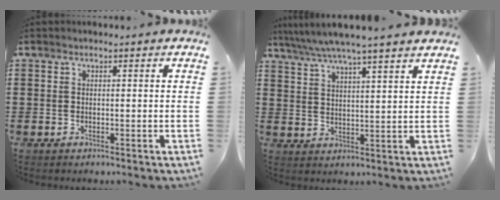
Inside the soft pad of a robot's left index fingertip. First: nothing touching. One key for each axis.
{"total": 5.3, "fx": 4.7, "fy": -0.3, "fz": 2.4, "tx": -0.062, "ty": -0.023, "tz": 0.081}